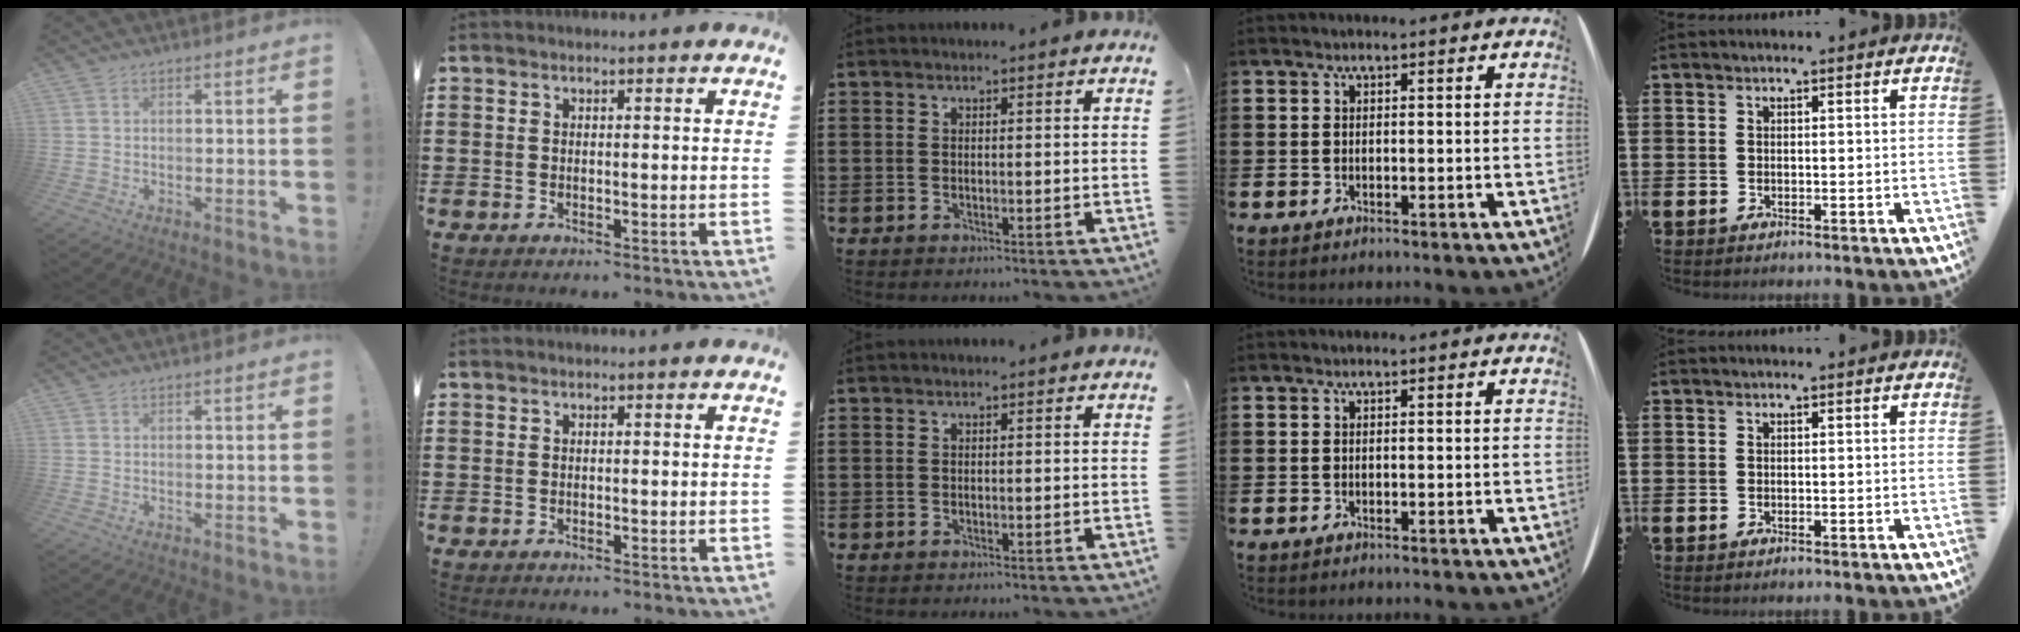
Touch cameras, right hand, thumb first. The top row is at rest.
{}